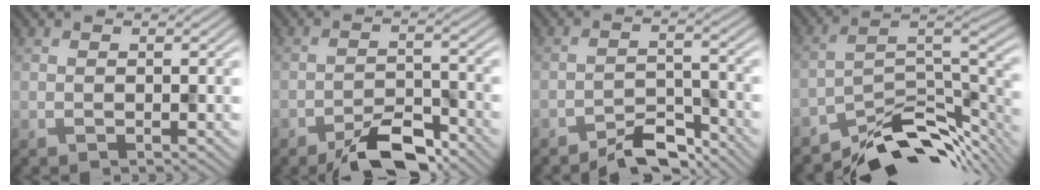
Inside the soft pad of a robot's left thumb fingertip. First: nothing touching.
{"total": 6.2, "force": [-4.7, 2.0, 3.6], "torque": [-0.054, 0.004, -0.087]}
{"total": 5.1, "force": [-4.4, 1.5, 2.2], "torque": [-0.031, 0.005, -0.082]}
{"total": 11.1, "force": [-8.5, 4.2, 5.8], "torque": [-0.086, -0.005, -0.146]}